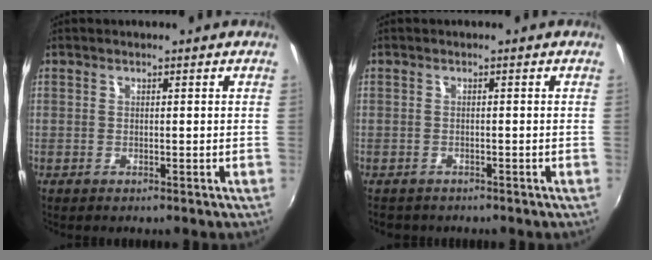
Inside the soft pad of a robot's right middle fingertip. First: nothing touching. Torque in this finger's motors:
{"motor_torque": [0.16, -0.22, 0.00, 0.00]}